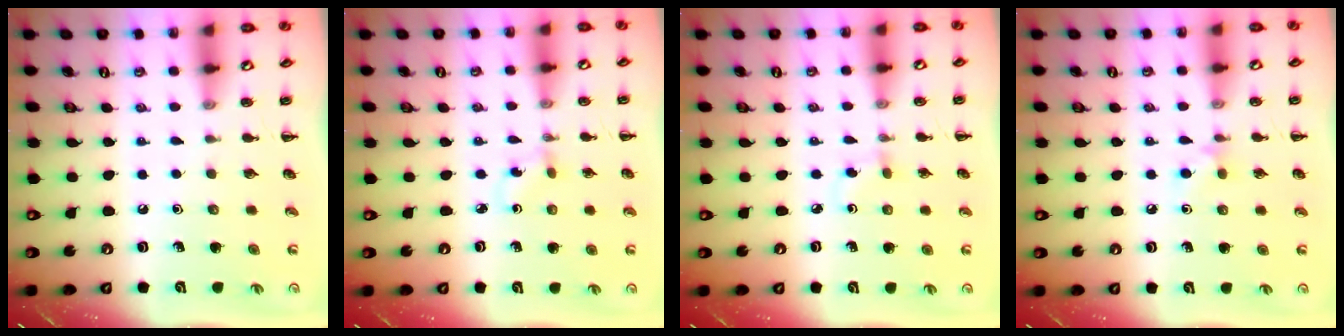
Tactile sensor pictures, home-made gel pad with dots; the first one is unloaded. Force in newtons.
{"total": 1.0, "press": 0.8, "slide": 0.6}
{"total": 2.7, "press": 2.4, "slide": 1.1}
{"total": 4.8, "press": 4.5, "slide": 1.7}